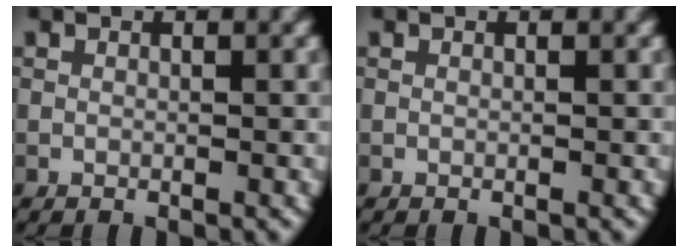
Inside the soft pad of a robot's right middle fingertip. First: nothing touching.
{"total": 0.0}